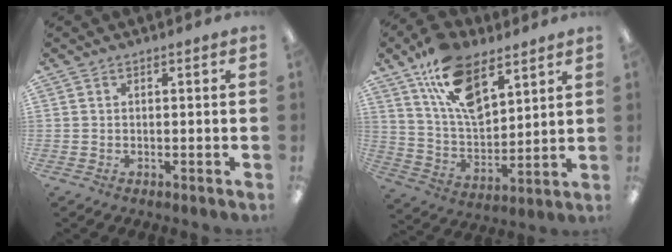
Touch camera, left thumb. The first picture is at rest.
{"total": 16.5, "force": [10.0, 8.3, 10.1], "torque": [-0.183, -0.037, 0.184]}